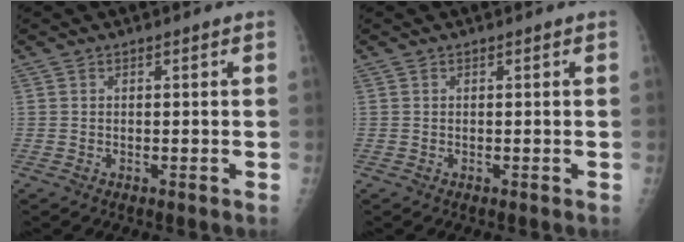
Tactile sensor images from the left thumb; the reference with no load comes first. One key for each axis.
{"total": 0.0}